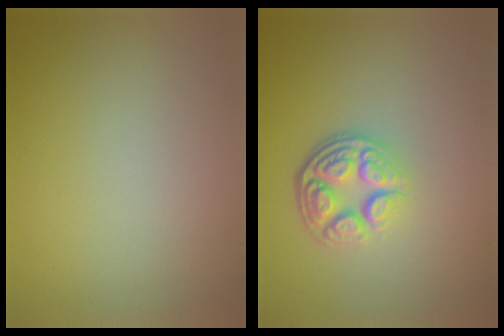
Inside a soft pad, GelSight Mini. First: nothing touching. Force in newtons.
{"total": 5.0, "press": 3.5, "slide": 3.6}